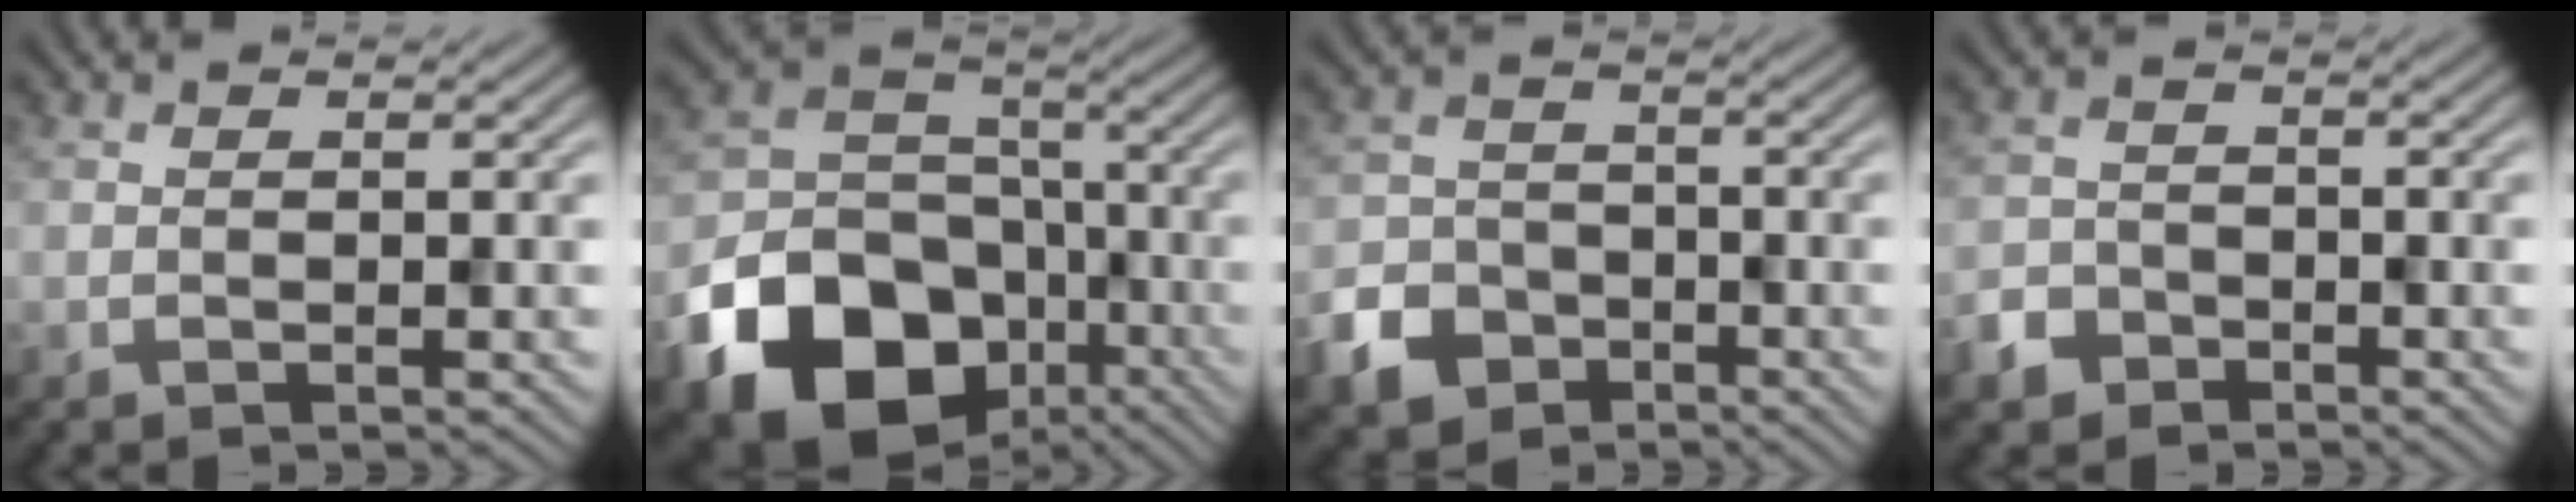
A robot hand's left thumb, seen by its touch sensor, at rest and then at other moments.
{"total": 20.6, "force": [-10.5, 15.5, 8.7], "torque": [-0.185, -0.067, -0.181]}
{"total": 6.5, "force": [-3.9, 4.7, 2.4], "torque": [-0.064, -0.010, -0.082]}
{"total": 3.4, "force": [-2.4, 2.3, 0.9], "torque": [-0.021, -0.003, -0.053]}